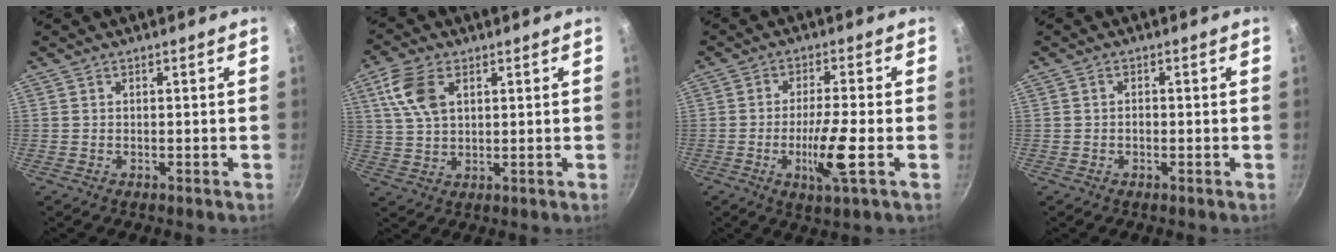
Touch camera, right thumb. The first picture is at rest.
{"total": 8.5, "force": [3.1, 4.9, 6.2], "torque": [-0.124, 0.000, 0.061]}
{"total": 8.9, "force": [-2.5, 1.1, 8.5], "torque": [-0.156, 0.006, -0.044]}
{"total": 0.9, "force": [-0.3, 0.6, 0.6], "torque": [-0.010, 0.004, -0.006]}